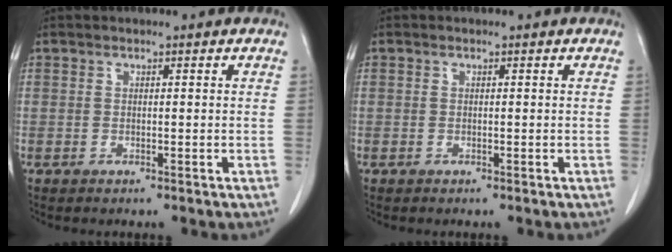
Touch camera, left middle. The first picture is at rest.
{"total": 0.0}